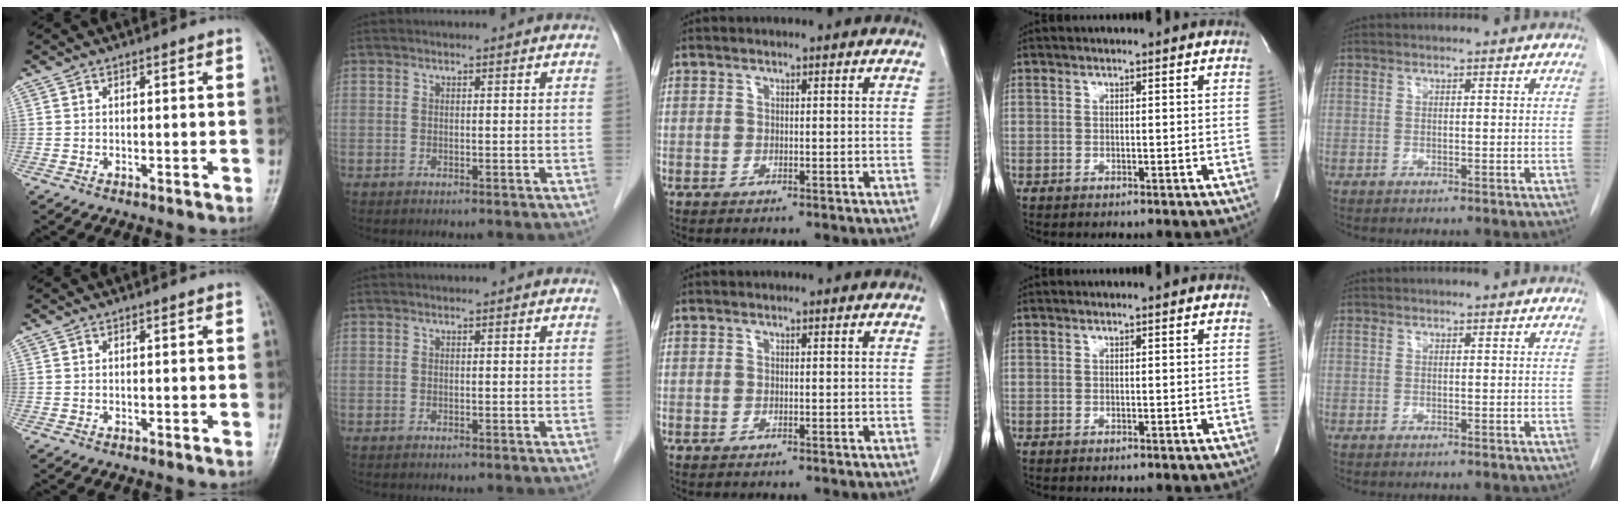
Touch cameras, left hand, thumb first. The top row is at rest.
{}